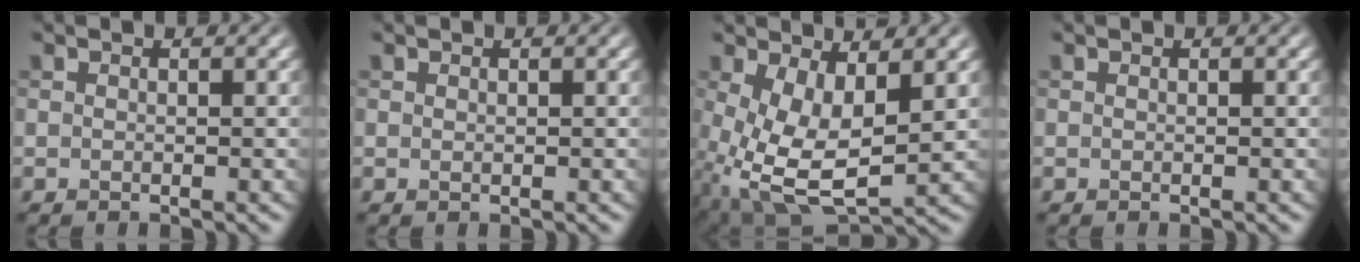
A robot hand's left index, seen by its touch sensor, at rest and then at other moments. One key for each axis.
{"total": 0.0}
{"total": 8.7, "fx": -0.6, "fy": 4.4, "fz": 7.5, "tx": -0.166, "ty": -0.017, "tz": -0.005}
{"total": 0.0}